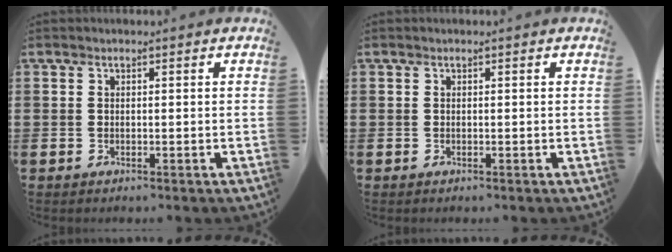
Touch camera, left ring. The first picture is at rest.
{"total": 0.0}